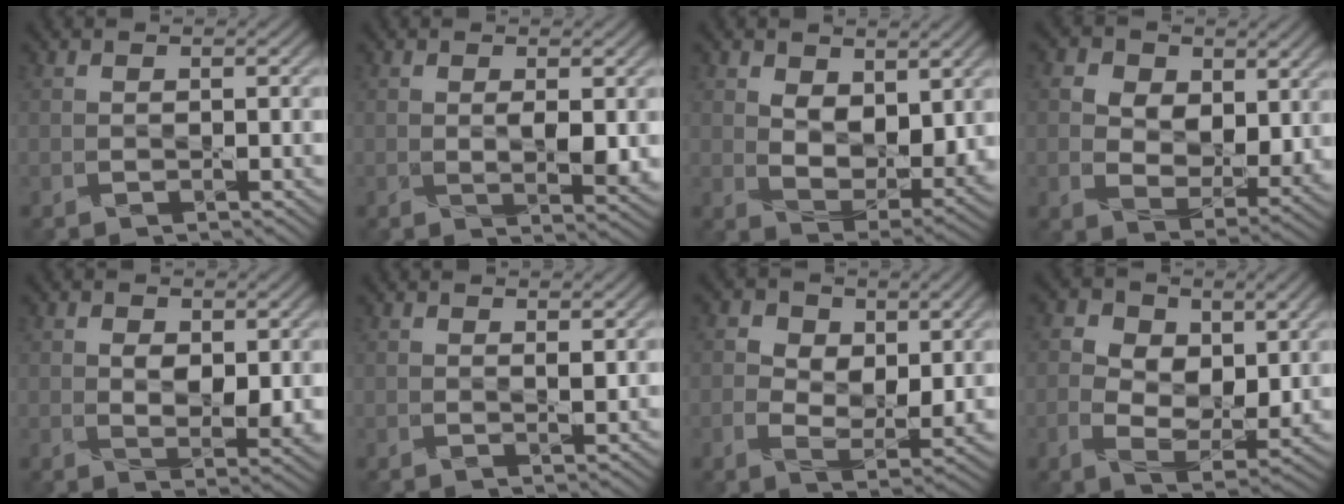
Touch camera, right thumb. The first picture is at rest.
{"total": 2.7, "force": [0.3, 1.2, 2.5], "torque": [-0.047, -0.009, 0.011]}
{"total": 7.5, "force": [2.6, 4.5, 5.5], "torque": [-0.112, -0.017, 0.047]}
{"total": 9.4, "force": [3.0, 6.9, 5.6], "torque": [-0.140, -0.010, 0.049]}
{"total": 4.4, "force": [0.5, 2.6, 3.5], "torque": [-0.066, -0.010, 0.016]}
{"total": 0.8, "force": [0.4, 0.2, 0.7], "torque": [-0.014, -0.004, 0.006]}
{"total": 6.4, "force": [1.0, 4.4, 4.5], "torque": [-0.085, -0.011, 0.018]}
{"total": 8.1, "force": [1.1, 5.4, 5.9], "torque": [-0.120, -0.009, 0.019]}